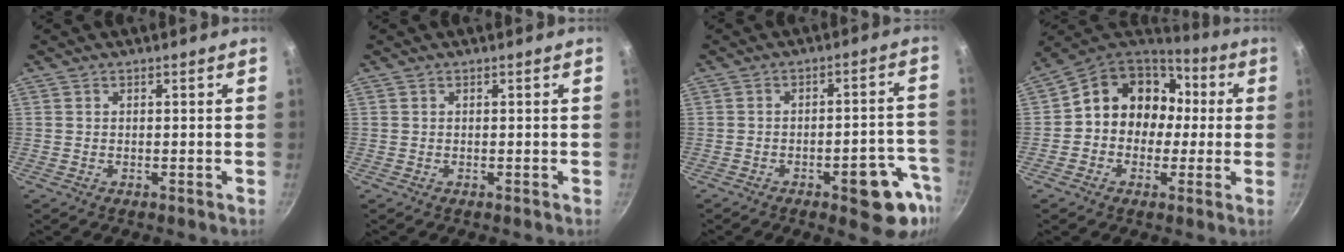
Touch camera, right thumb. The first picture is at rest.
{"total": 0.0}
{"total": 12.2, "force": [-5.8, 4.6, 9.6], "torque": [-0.071, 0.039, -0.071]}
{"total": 14.5, "force": [0.8, 12.6, 7.2], "torque": [-0.066, 0.043, -0.002]}